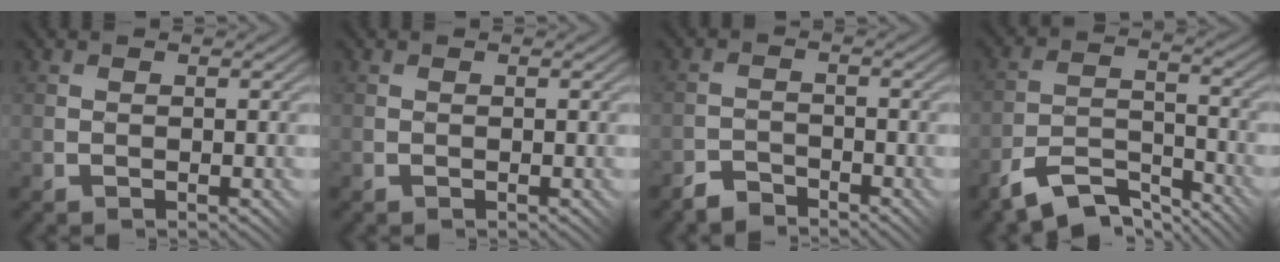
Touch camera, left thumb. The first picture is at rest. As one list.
[{"total": 0.0}, {"total": 2.4, "force": [-2.2, 0.7, 0.6], "torque": [-0.006, 0.008, -0.047]}, {"total": 7.5, "force": [-6.1, 2.1, 3.7], "torque": [-0.061, 0.006, -0.124]}]